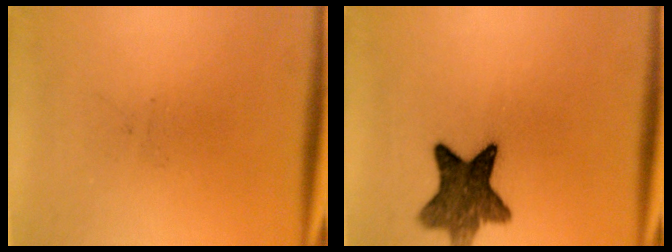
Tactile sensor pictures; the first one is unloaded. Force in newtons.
{"total": 9.5}